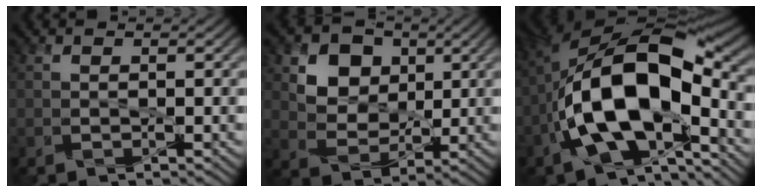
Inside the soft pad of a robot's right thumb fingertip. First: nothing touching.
{"total": 8.2, "force": [3.3, 6.2, 4.2], "torque": [-0.109, -0.001, 0.071]}
{"total": 16.8, "force": [-4.1, 8.2, 14.1], "torque": [-0.259, 0.000, -0.068]}